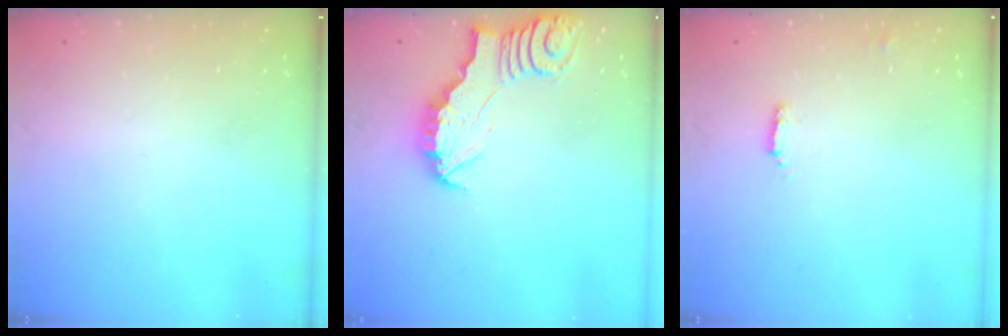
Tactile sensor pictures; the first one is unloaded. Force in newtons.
{"total": 2.8, "press": 2.8, "slide": 0.2}
{"total": 1.4, "press": 1.4, "slide": 0.4}